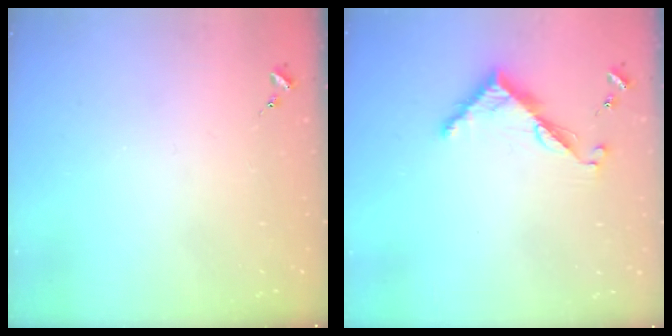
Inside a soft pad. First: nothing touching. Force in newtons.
{"total": 7.2, "press": 7.2, "slide": 0.3}